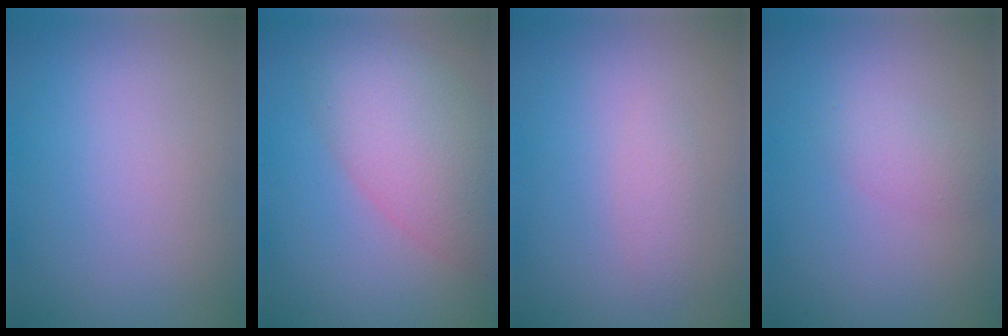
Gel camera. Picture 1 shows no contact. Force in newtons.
{"total": 7.2, "press": 7.2, "slide": 0.3}
{"total": 1.1, "press": 1.1, "slide": 0.0}
{"total": 1.6, "press": 1.6, "slide": 0.0}